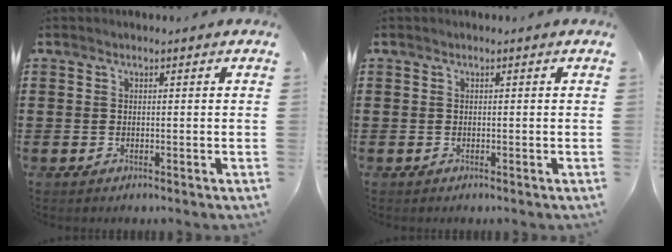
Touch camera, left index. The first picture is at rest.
{"total": 0.0}